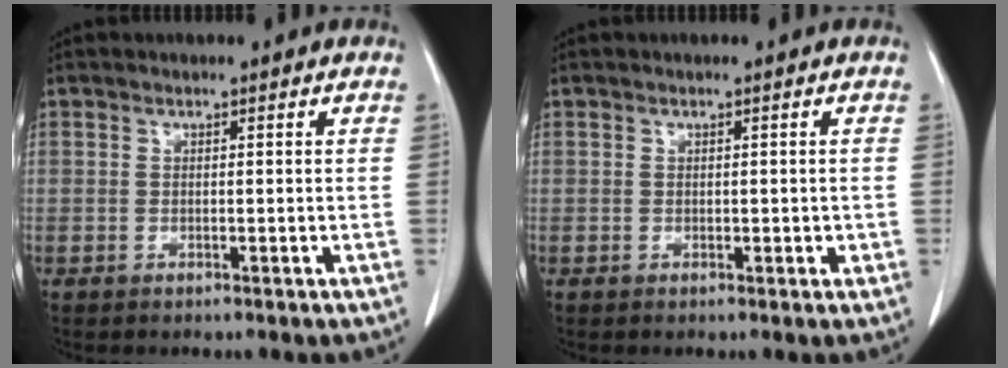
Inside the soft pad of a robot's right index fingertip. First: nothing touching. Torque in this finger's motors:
{"motor_torque": [-0.04, 0.04, 0.00, 0.02]}